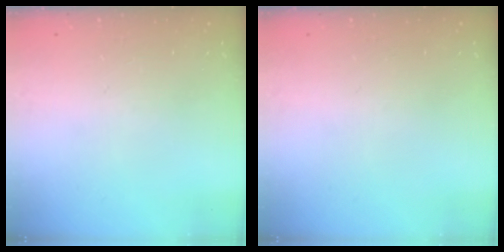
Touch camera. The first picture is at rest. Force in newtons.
{"total": 0.0}